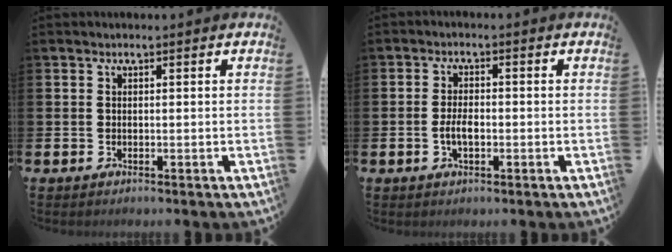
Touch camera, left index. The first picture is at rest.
{"total": 2.9, "force": [-0.6, 1.4, 2.5], "torque": [-0.031, -0.002, -0.015]}